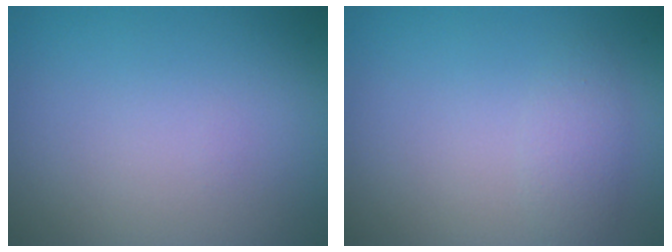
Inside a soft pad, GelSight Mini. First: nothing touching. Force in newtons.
{"total": 1.6, "press": 1.6, "slide": 0.1}